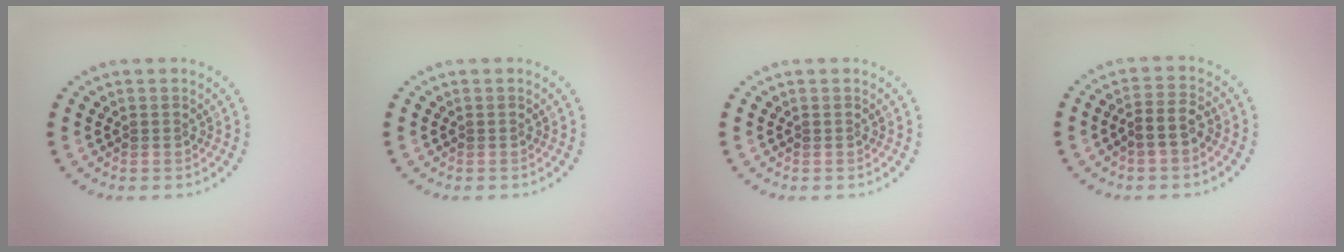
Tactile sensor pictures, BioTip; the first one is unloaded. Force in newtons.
{"total": 0.0}
{"total": 0.0}
{"total": 2.6, "press": 2.3, "slide": 1.1}